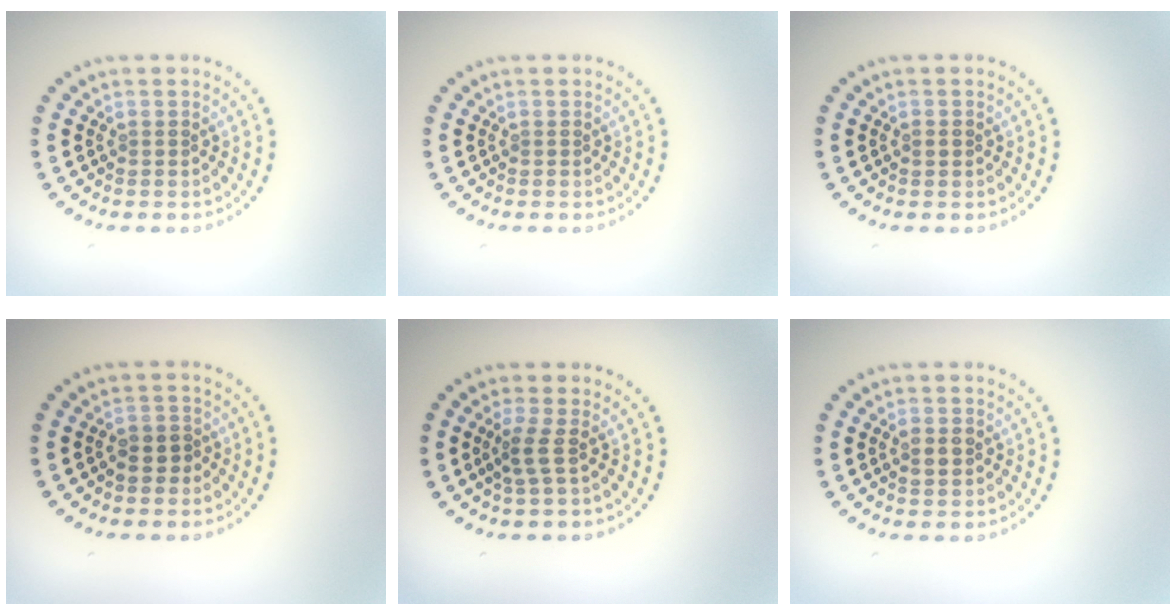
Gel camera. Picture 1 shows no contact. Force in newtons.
{"total": 0.0}
{"total": 0.7, "press": 0.7, "slide": 0.2}
{"total": 2.0, "press": 1.9, "slide": 0.7}
{"total": 1.8, "press": 1.1, "slide": 1.4}
{"total": 1.5, "press": 1.5, "slide": 0.0}